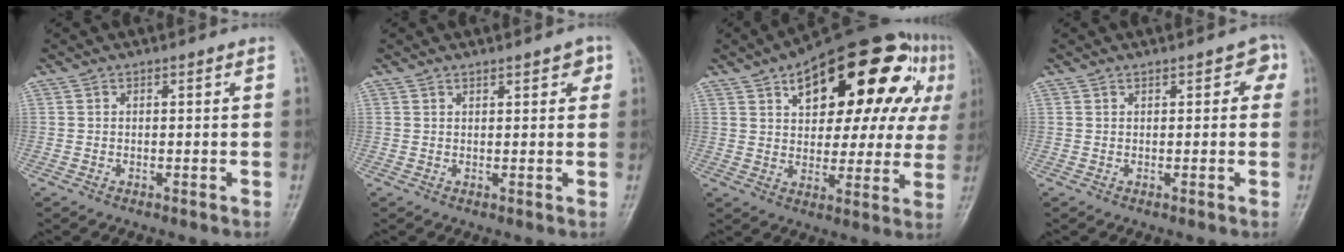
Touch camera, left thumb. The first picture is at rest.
{"total": 2.8, "force": [1.7, 1.2, 1.9], "torque": [-0.012, -0.004, 0.019]}
{"total": 27.1, "force": [11.1, 13.3, 20.8], "torque": [-0.254, 0.019, 0.157]}
{"total": 2.5, "force": [1.1, 1.6, 1.6], "torque": [0.003, 0.003, 0.008]}